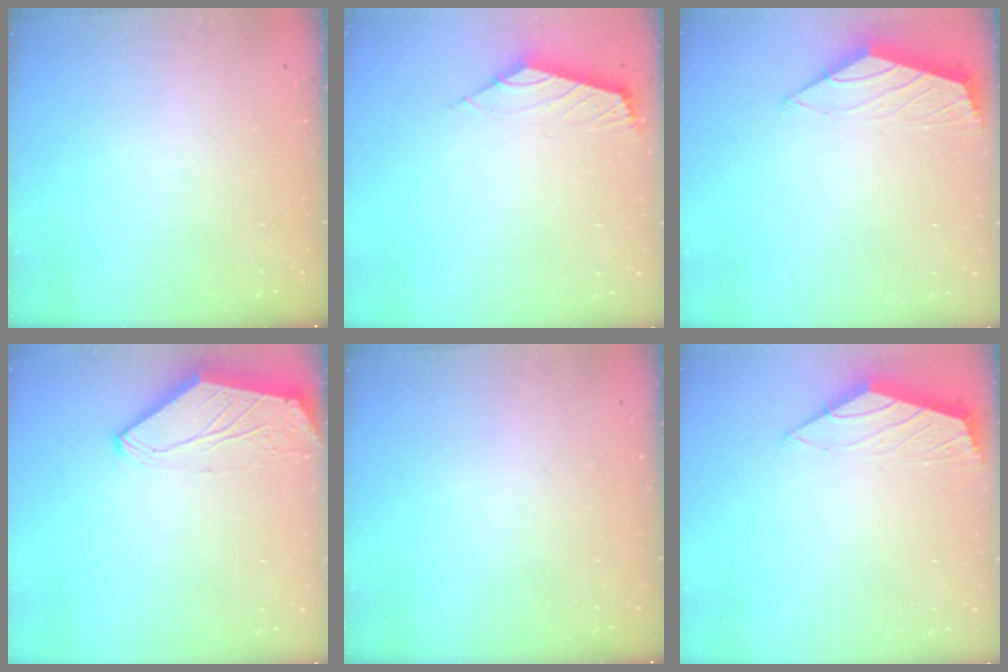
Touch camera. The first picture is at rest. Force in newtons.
{"total": 2.4, "press": 2.4, "slide": 0.6}
{"total": 1.5, "press": 1.4, "slide": 0.4}
{"total": 0.0}
{"total": 0.0}
{"total": 1.5, "press": 1.4, "slide": 0.4}